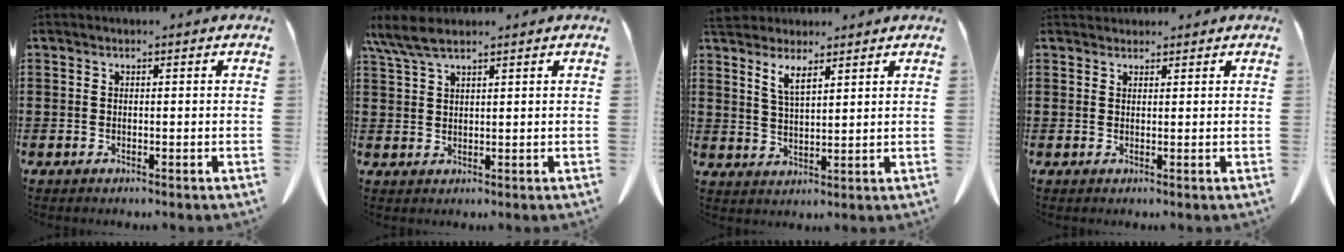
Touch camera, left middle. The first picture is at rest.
{"total": 5.1, "force": [3.6, 1.1, 3.4], "torque": [-0.081, -0.005, 0.065]}
{"total": 4.7, "force": [3.5, 1.2, 2.8], "torque": [-0.065, -0.005, 0.063]}
{"total": 1.3, "force": [1.2, 0.5, 0.0], "torque": [-0.004, 0.002, 0.025]}